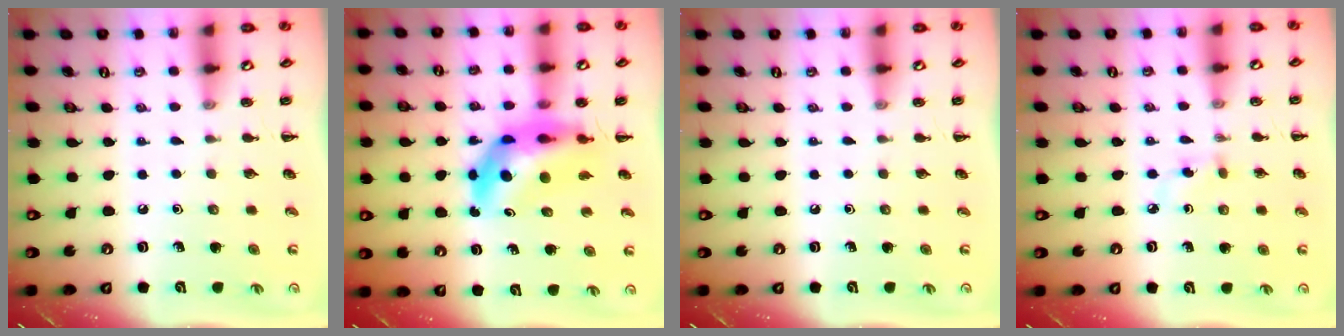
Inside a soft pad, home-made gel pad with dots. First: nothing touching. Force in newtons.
{"total": 10.6, "press": 10.0, "slide": 3.3}
{"total": 0.0}
{"total": 3.8, "press": 3.4, "slide": 1.5}